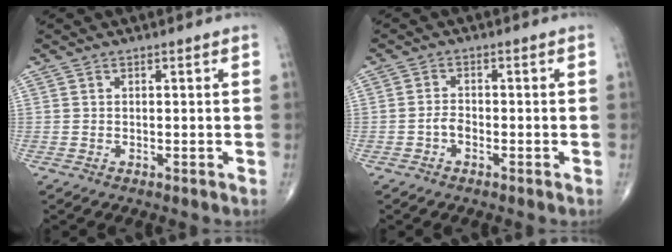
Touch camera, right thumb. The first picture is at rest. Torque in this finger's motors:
{"motor_torque": [0.21, 0.04, -0.11, -0.05, 0.04]}